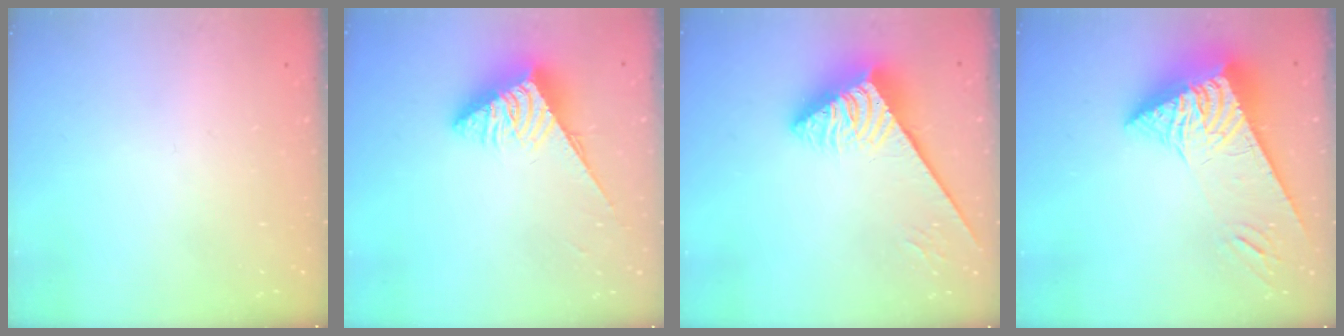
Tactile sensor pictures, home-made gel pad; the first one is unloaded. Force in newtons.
{"total": 5.9, "press": 5.9, "slide": 0.2}
{"total": 5.0, "press": 5.0, "slide": 0.4}
{"total": 9.7, "press": 9.5, "slide": 1.8}